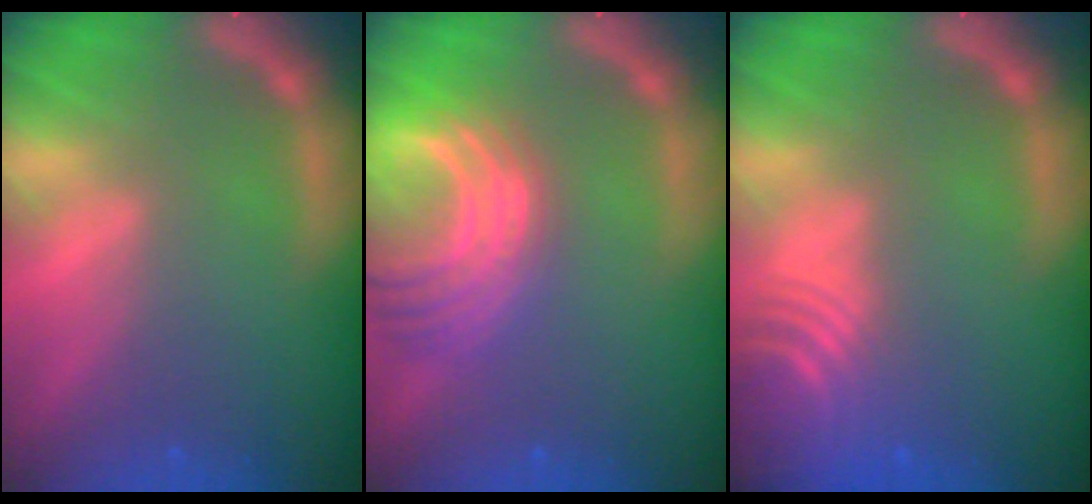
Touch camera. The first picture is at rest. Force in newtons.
{"total": 9.5}
{"total": 9.6}